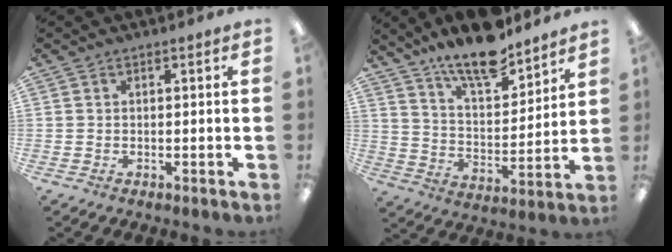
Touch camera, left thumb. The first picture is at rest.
{"total": 14.6, "force": [12.5, 3.8, 6.5], "torque": [-0.115, -0.083, 0.218]}